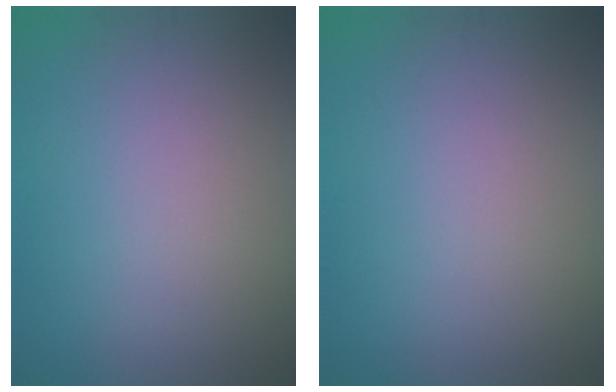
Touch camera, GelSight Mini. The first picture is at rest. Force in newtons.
{"total": 0.0}